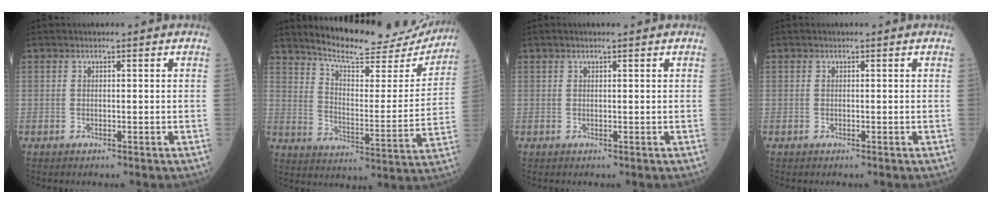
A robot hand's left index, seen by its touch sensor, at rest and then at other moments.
{"total": 21.8, "force": [20.2, 3.8, 7.4], "torque": [-0.107, -0.039, 0.269]}
{"total": 1.3, "force": [0.9, 0.0, 0.9], "torque": [-0.018, 0.012, 0.015]}
{"total": 0.0}